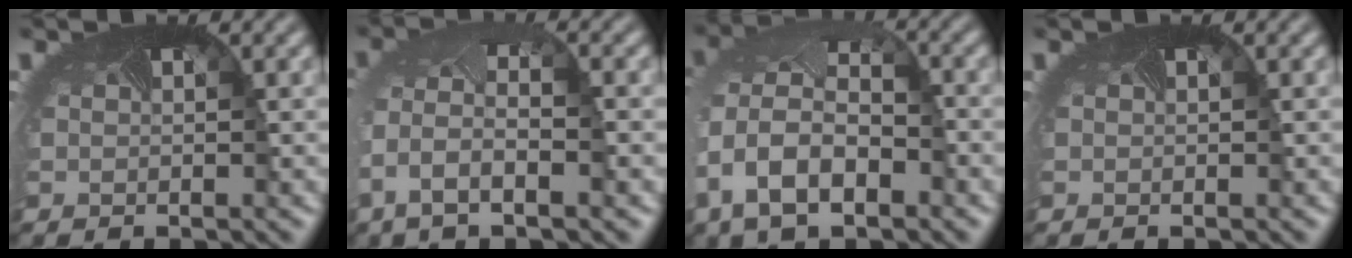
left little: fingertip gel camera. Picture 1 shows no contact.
{"total": 5.9, "force": [-1.9, 2.9, 4.8], "torque": [-0.122, -0.011, -0.039]}
{"total": 10.4, "force": [-2.8, 7.0, 7.2], "torque": [-0.149, -0.016, -0.040]}
{"total": 0.0}